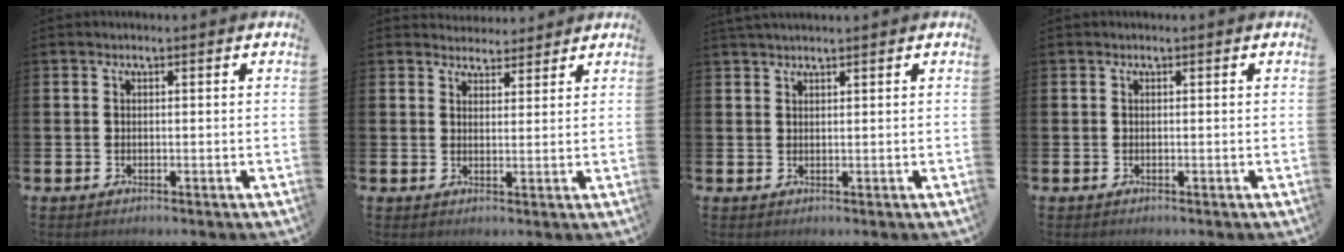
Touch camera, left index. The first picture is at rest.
{"total": 3.4, "force": [3.2, 1.1, -0.3], "torque": [0.010, -0.020, 0.059]}
{"total": 1.3, "force": [1.3, 0.1, 0.4], "torque": [-0.006, 0.000, 0.023]}
{"total": 0.0}